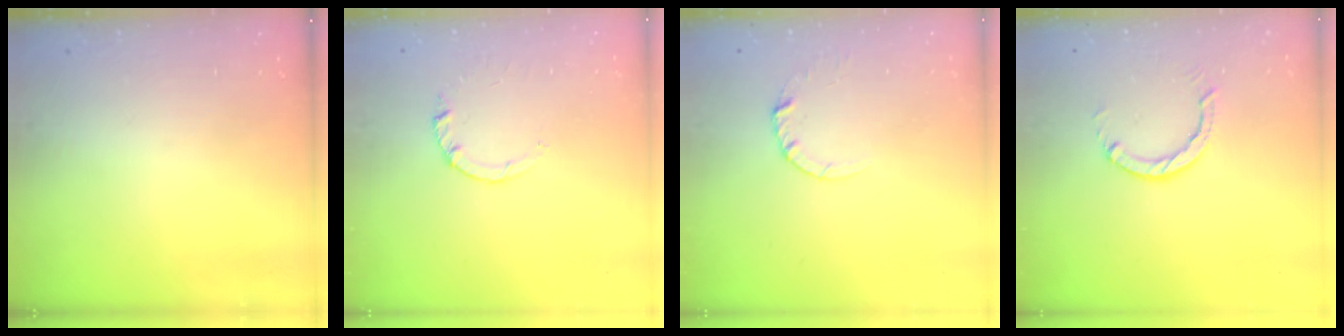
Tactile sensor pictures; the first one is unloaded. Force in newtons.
{"total": 1.0, "press": 0.9, "slide": 0.3}
{"total": 2.7, "press": 2.7, "slide": 0.2}
{"total": 3.8, "press": 3.8, "slide": 0.5}